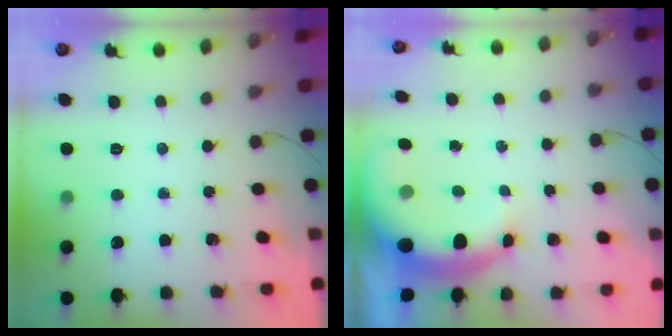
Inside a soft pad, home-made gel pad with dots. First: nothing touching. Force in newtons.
{"total": 8.4, "press": 8.2, "slide": 1.6}